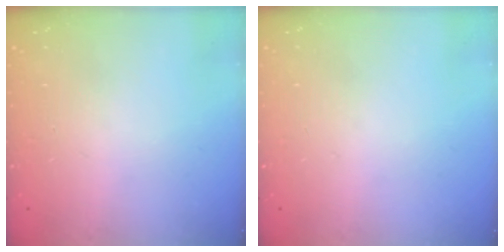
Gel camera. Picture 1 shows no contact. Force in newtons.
{"total": 0.0}